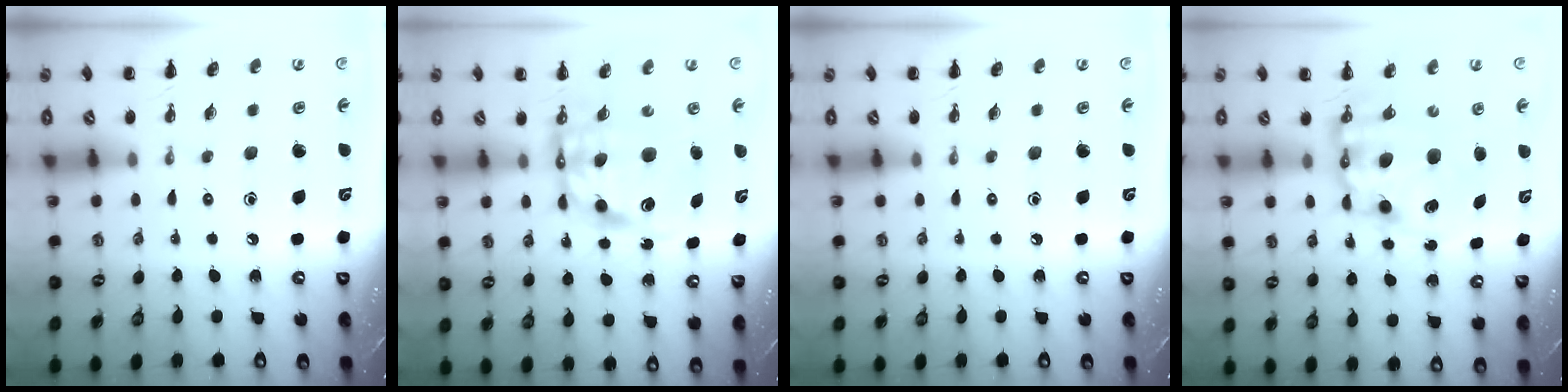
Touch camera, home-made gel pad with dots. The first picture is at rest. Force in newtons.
{"total": 10.5, "press": 10.0, "slide": 3.2}
{"total": 0.0}
{"total": 11.0, "press": 10.5, "slide": 3.1}